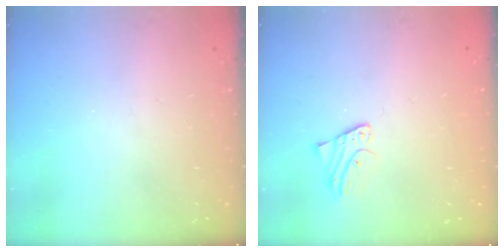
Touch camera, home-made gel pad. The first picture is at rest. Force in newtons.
{"total": 2.6, "press": 2.6, "slide": 0.2}